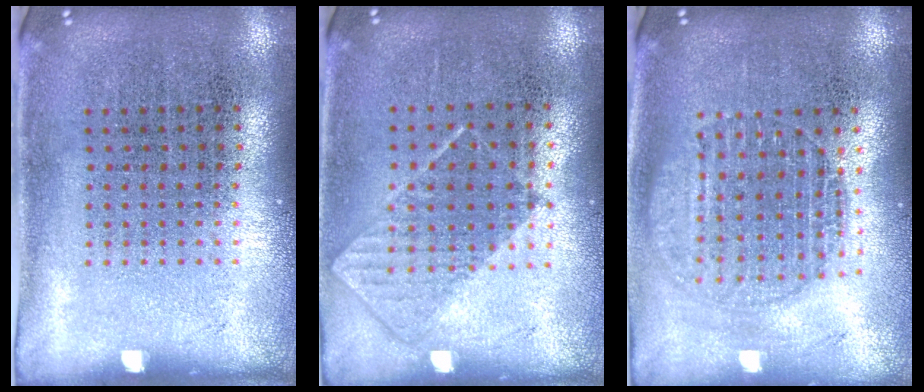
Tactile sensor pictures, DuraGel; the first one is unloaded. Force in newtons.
{"total": 0.8, "press": 0.8, "slide": 0.4}
{"total": 1.8, "press": 1.5, "slide": 1.0}